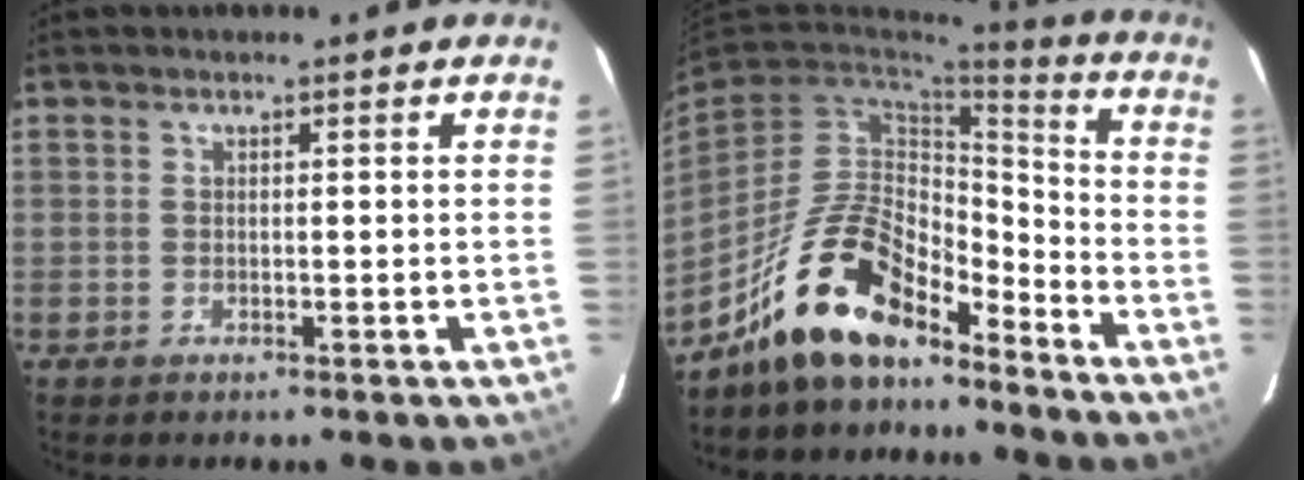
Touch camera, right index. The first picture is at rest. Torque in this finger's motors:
{"motor_torque": [1.04, -1.09, 0.98, 0.21]}